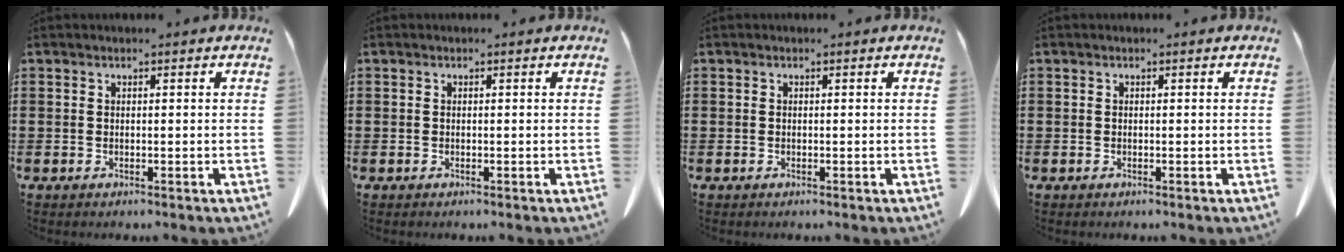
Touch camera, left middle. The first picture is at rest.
{"total": 0.0}
{"total": 0.0}
{"total": 0.0}